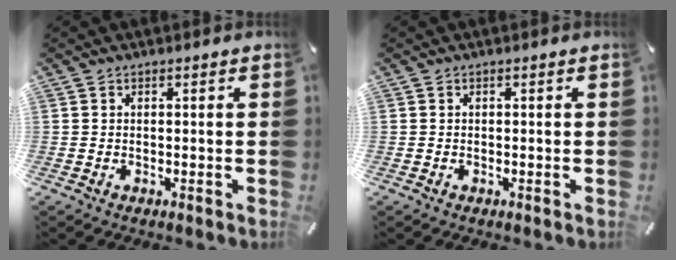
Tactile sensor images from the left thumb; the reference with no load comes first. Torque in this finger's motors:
{"motor_torque": [0.00, 0.00, -0.21, 0.21, 0.00]}